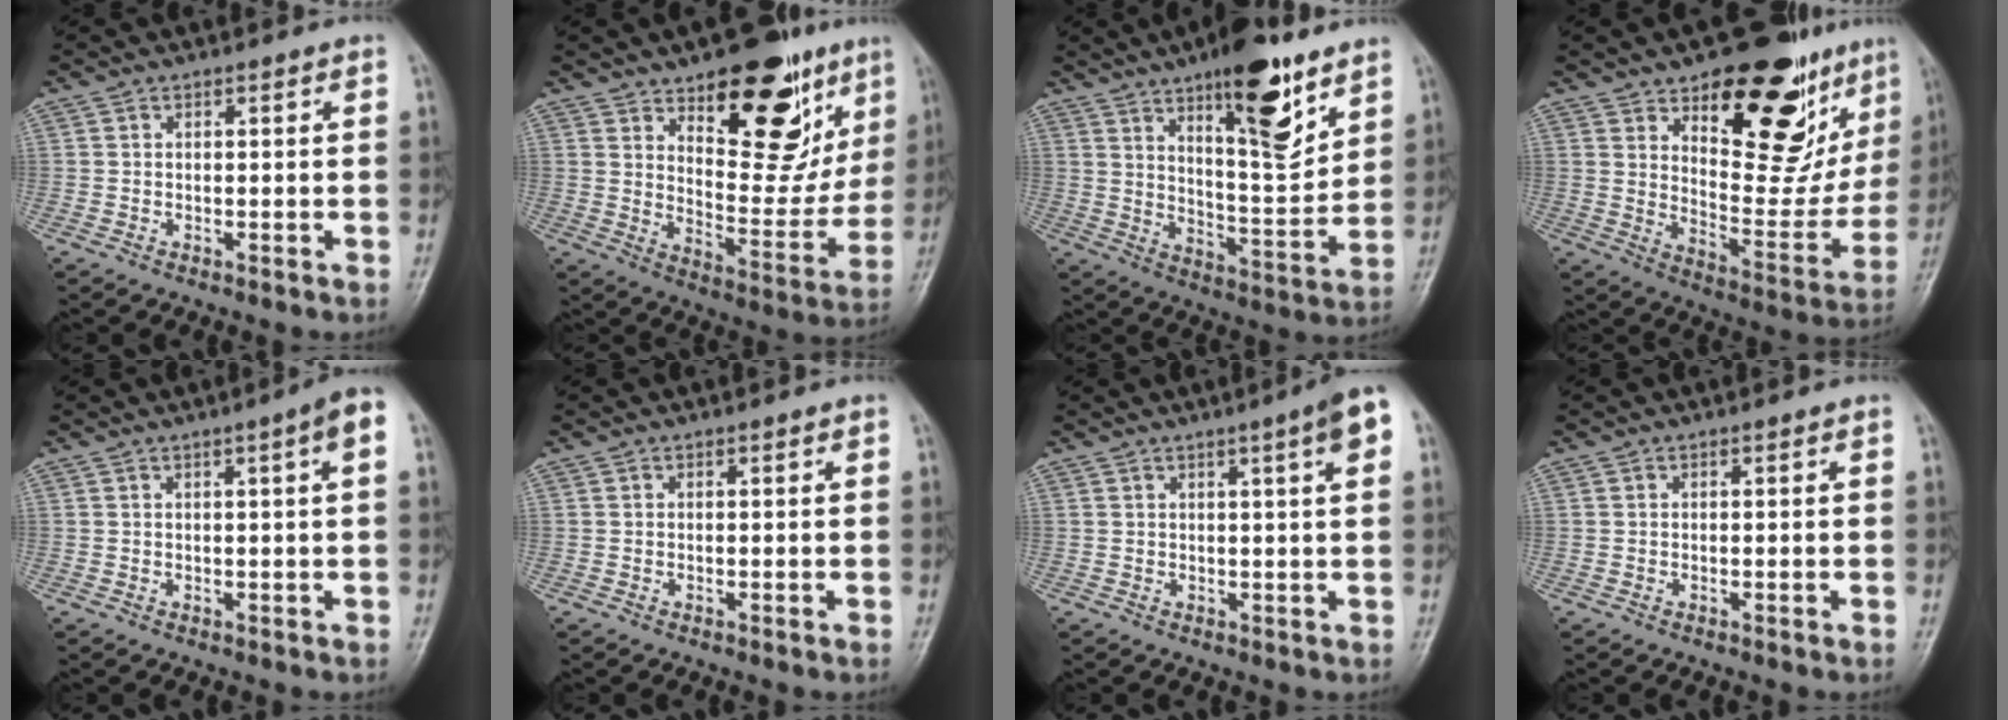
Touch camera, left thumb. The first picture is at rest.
{"total": 21.3, "force": [11.4, 9.8, 15.1], "torque": [-0.151, -0.062, 0.175]}
{"total": 16.5, "force": [9.8, 5.2, 12.2], "torque": [-0.153, -0.060, 0.157]}
{"total": 24.9, "force": [13.9, 11.4, 17.3], "torque": [-0.181, -0.065, 0.206]}
{"total": 4.2, "force": [1.3, -0.1, 4.0], "torque": [-0.054, 0.002, 0.017]}
{"total": 0.0}
{"total": 6.0, "force": [2.5, 0.1, 5.5], "torque": [-0.075, 0.000, 0.032]}
{"total": 0.0}